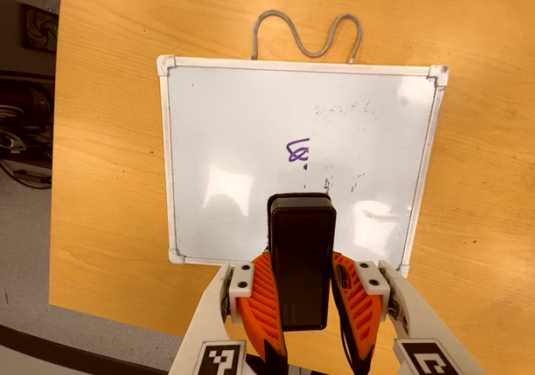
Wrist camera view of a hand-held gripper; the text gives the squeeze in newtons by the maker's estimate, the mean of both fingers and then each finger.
{"total": 6.4, "left": 5.4, "right": 7.5}